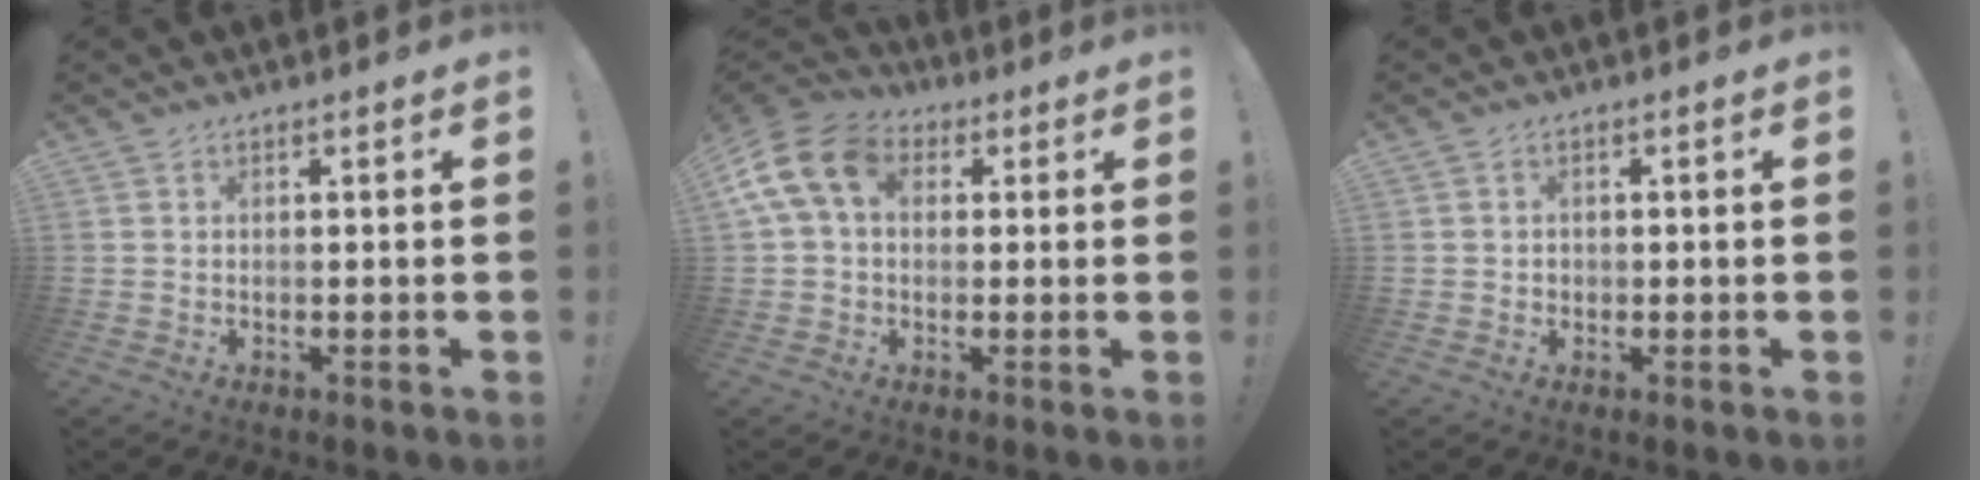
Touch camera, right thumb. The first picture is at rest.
{"total": 13.2, "force": [3.5, 9.1, 8.8], "torque": [-0.169, 0.003, 0.069]}
{"total": 1.4, "force": [-0.1, 1.3, 0.5], "torque": [-0.014, 0.005, -0.003]}